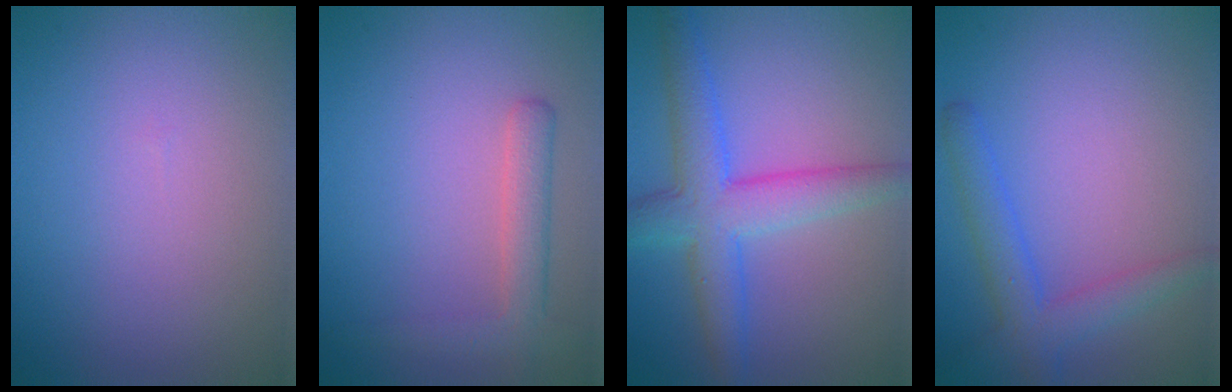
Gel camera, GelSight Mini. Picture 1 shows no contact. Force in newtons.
{"total": 2.8, "press": 2.8, "slide": 0.2}
{"total": 5.9, "press": 5.9, "slide": 0.1}
{"total": 3.5, "press": 3.5, "slide": 0.2}